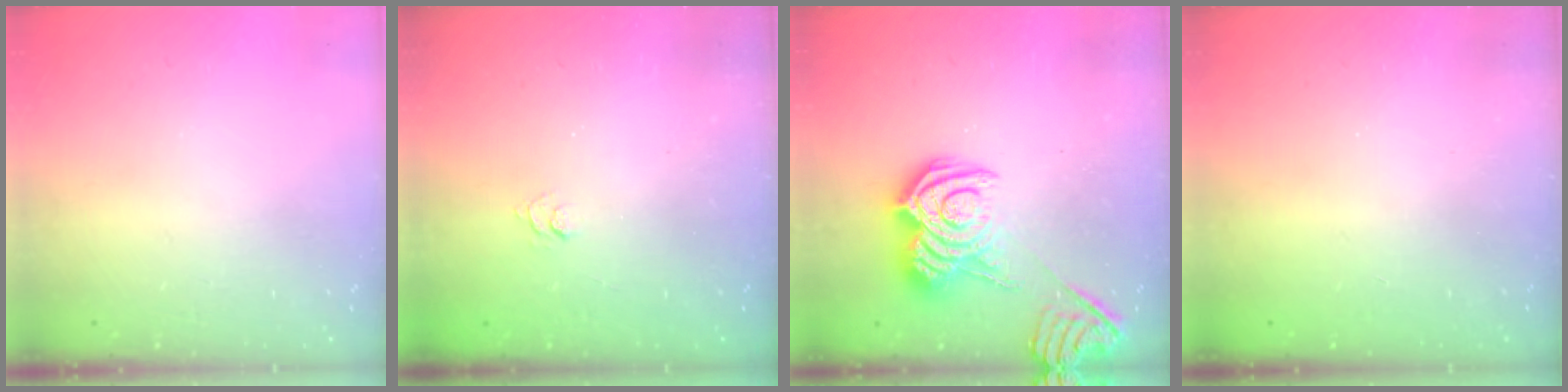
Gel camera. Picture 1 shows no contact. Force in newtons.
{"total": 1.9, "press": 1.5, "slide": 1.3}
{"total": 12.7, "press": 12.6, "slide": 0.7}
{"total": 2.3, "press": 2.2, "slide": 0.7}